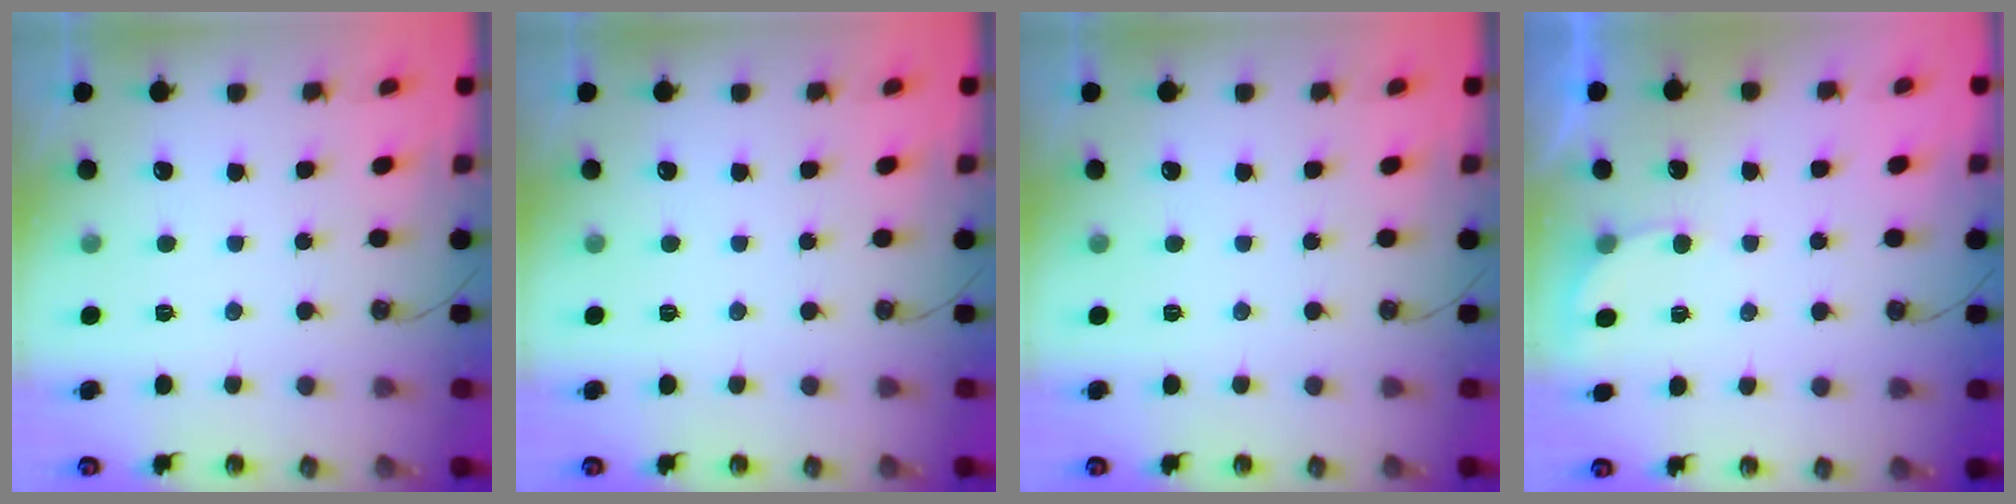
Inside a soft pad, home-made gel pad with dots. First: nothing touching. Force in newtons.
{"total": 0.0}
{"total": 0.0}
{"total": 2.7, "press": 2.7, "slide": 0.2}